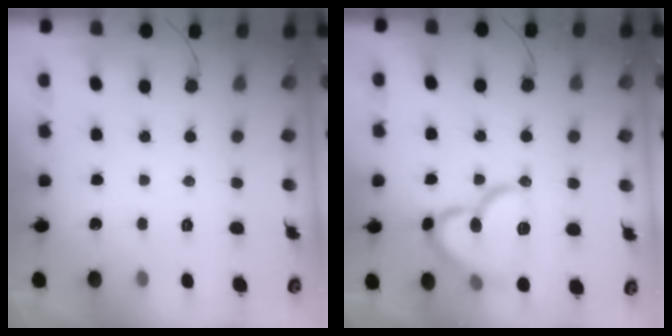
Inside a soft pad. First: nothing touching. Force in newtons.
{"total": 16.7, "press": 16.6, "slide": 1.9}